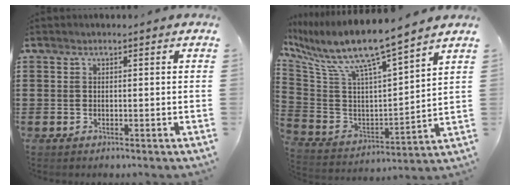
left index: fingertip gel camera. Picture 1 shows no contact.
{"total": 9.6, "force": [7.9, 0.6, 5.5], "torque": [-0.141, -0.062, 0.128]}